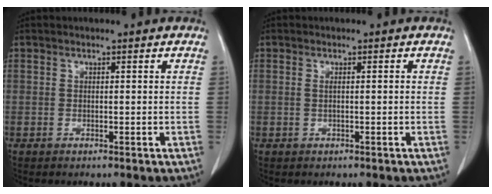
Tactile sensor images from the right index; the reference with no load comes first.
{"total": 1.1, "force": [0.0, 0.2, 1.1], "torque": [-0.020, 0.000, 0.001]}